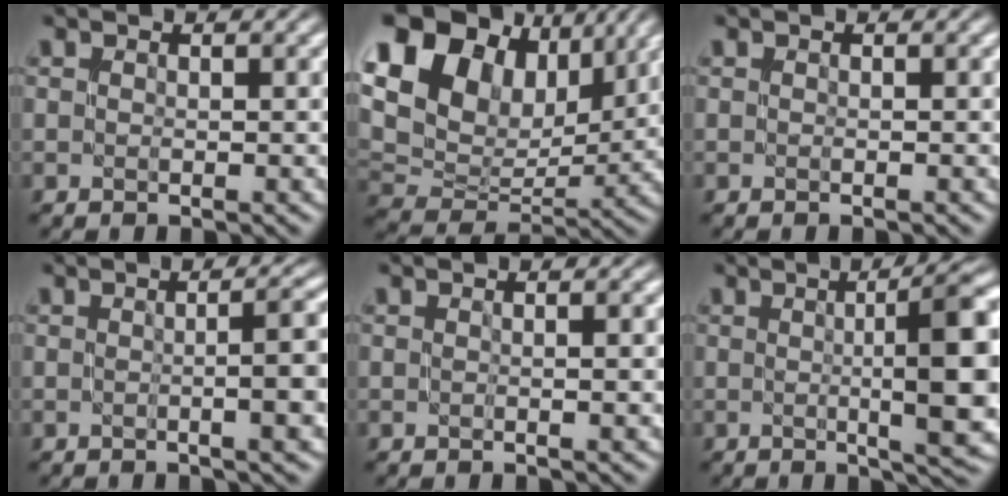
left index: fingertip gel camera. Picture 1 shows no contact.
{"total": 16.2, "force": [7.5, 10.8, 9.6], "torque": [-0.198, 0.044, 0.128]}
{"total": 0.0}
{"total": 6.1, "force": [-0.1, 1.7, 5.8], "torque": [-0.059, 0.008, 0.000]}
{"total": 1.9, "force": [0.0, 0.5, 1.8], "torque": [-0.021, 0.001, -0.004]}
{"total": 12.0, "force": [0.5, 3.0, 11.6], "torque": [-0.120, 0.009, 0.007]}